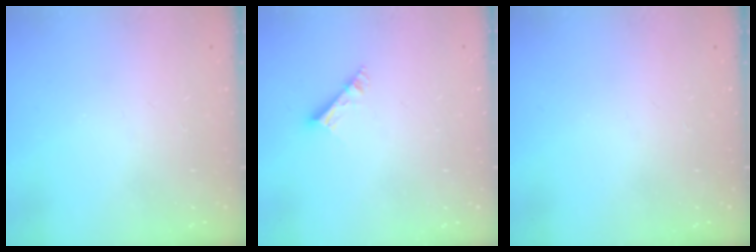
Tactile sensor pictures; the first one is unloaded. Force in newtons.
{"total": 5.0, "press": 4.9, "slide": 0.4}
{"total": 0.0}